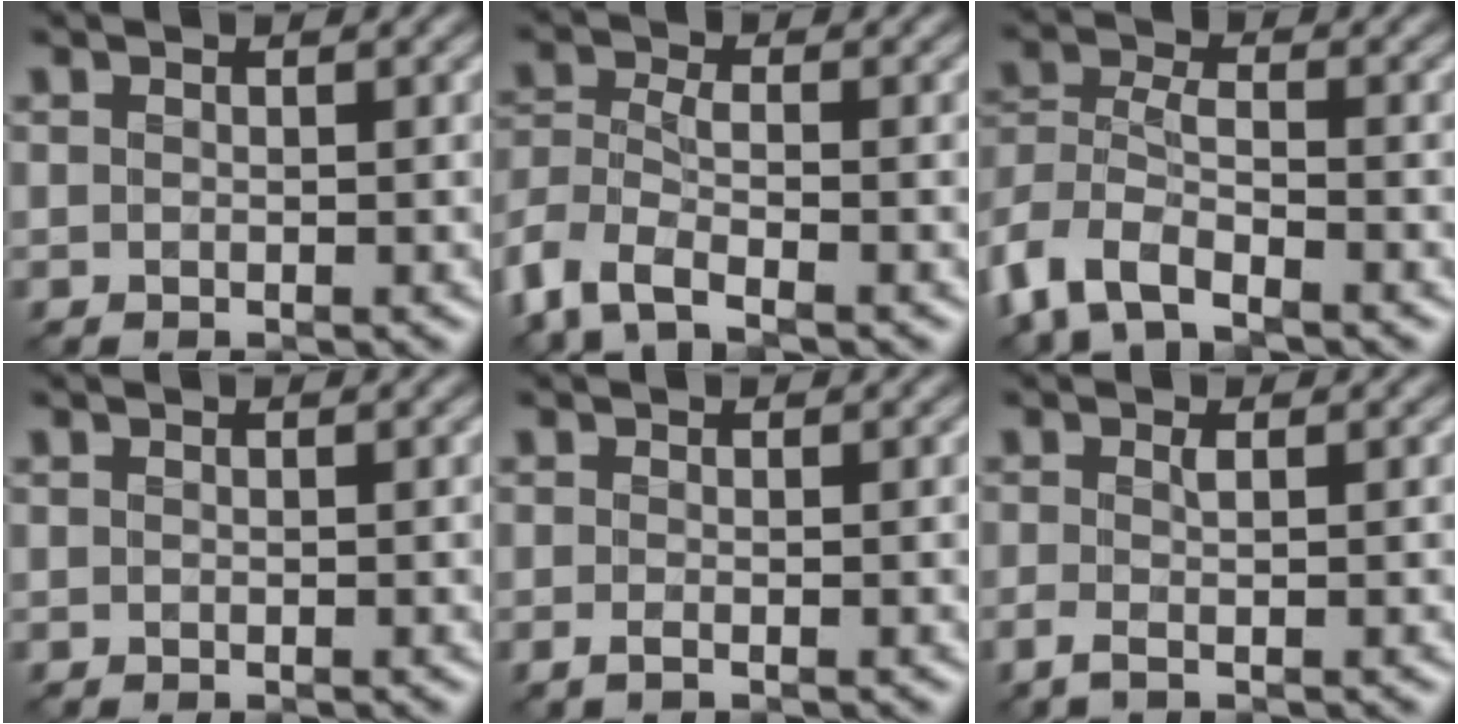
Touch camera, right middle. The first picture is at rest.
{"total": 4.9, "force": [-3.3, 1.8, 3.1], "torque": [-0.076, -0.008, -0.078]}
{"total": 6.5, "force": [-4.3, 2.8, 4.0], "torque": [-0.093, -0.008, -0.094]}
{"total": 0.0}
{"total": 1.0, "force": [-0.4, 0.2, 0.9], "torque": [-0.018, -0.004, -0.009]}
{"total": 1.7, "force": [-0.4, 0.4, 1.6], "torque": [-0.034, 0.000, -0.010]}